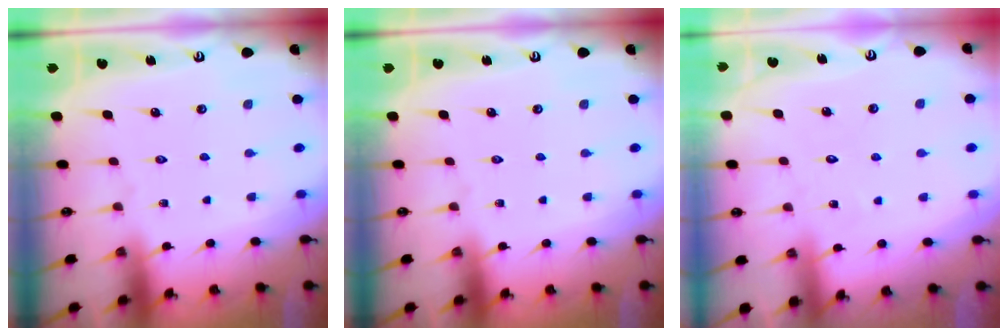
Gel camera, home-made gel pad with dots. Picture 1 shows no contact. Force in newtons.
{"total": 0.0}
{"total": 4.2, "press": 4.2, "slide": 0.4}